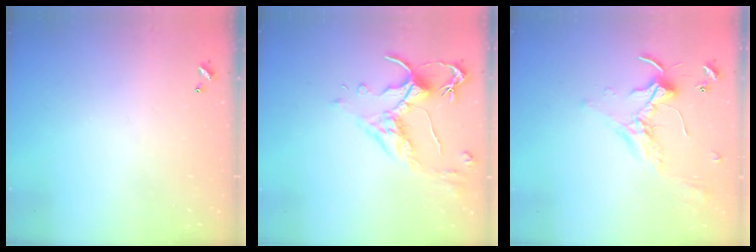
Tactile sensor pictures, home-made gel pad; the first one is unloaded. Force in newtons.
{"total": 2.5, "press": 2.1, "slide": 1.4}
{"total": 1.7, "press": 1.6, "slide": 0.2}